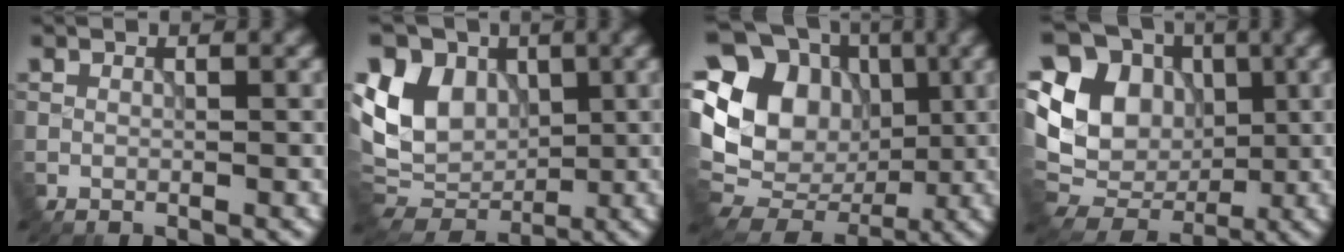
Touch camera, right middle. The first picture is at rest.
{"total": 9.4, "force": [1.7, 7.5, 5.5], "torque": [-0.110, 0.008, 0.022]}
{"total": 14.0, "force": [1.6, 11.9, 7.2], "torque": [-0.151, 0.022, 0.017]}
{"total": 10.1, "force": [1.6, 8.5, 5.2], "torque": [-0.108, 0.005, 0.020]}